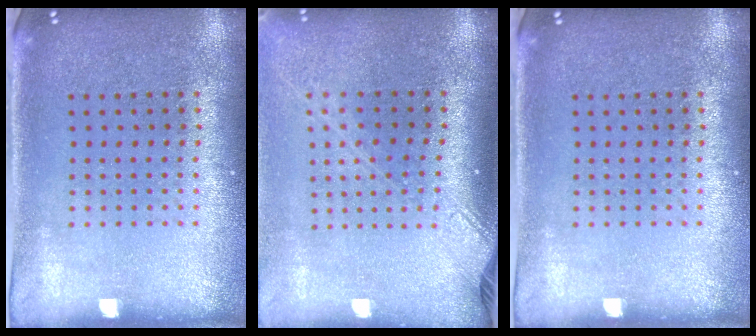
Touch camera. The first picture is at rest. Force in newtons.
{"total": 2.1, "press": 1.6, "slide": 1.4}
{"total": 0.0}